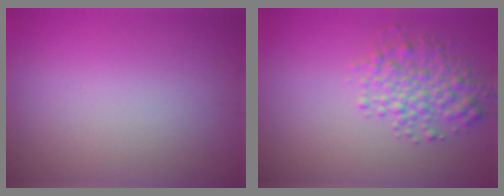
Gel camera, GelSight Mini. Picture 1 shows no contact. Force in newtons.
{"total": 3.6, "press": 3.6, "slide": 0.0}